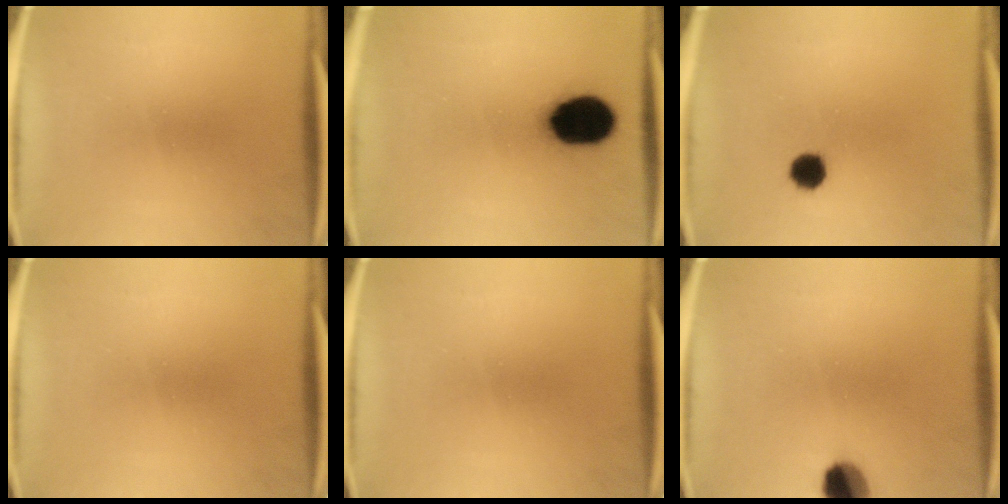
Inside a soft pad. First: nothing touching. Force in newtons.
{"total": 15.6}
{"total": 4.3}
{"total": 0.0}
{"total": 0.0}
{"total": 6.5}